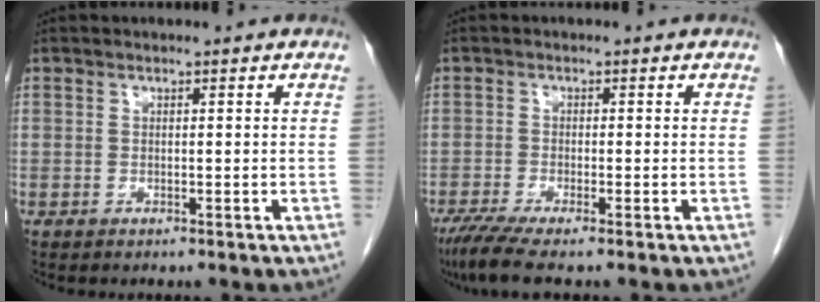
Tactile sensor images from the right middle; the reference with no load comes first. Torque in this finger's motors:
{"motor_torque": [1.03, -0.48, 0.05, 0.07]}